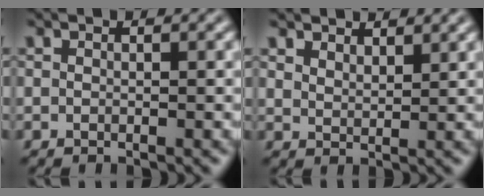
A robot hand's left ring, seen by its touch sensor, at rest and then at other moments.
{"total": 2.8, "force": [2.6, 0.8, 0.8], "torque": [-0.016, 0.002, 0.043]}